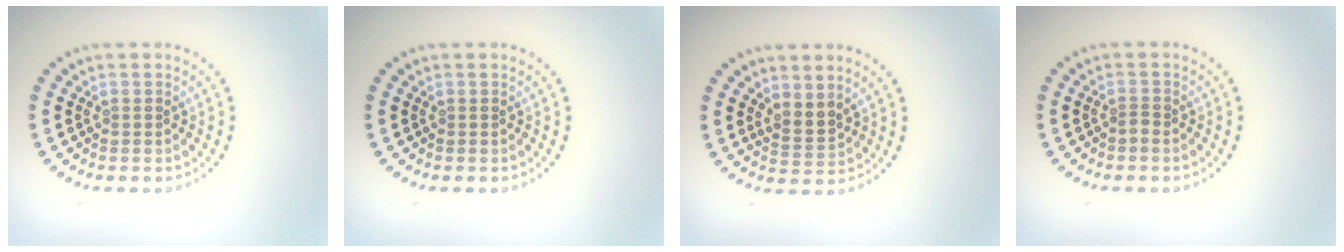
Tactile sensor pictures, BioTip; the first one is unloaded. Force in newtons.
{"total": 0.0}
{"total": 2.0, "press": 1.5, "slide": 1.4}
{"total": 0.9, "press": 0.5, "slide": 0.7}